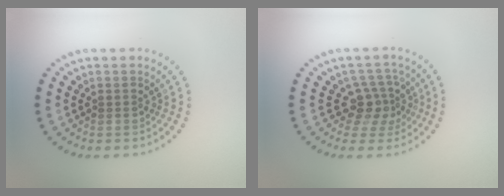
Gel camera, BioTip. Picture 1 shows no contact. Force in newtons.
{"total": 3.0, "press": 2.3, "slide": 1.9}